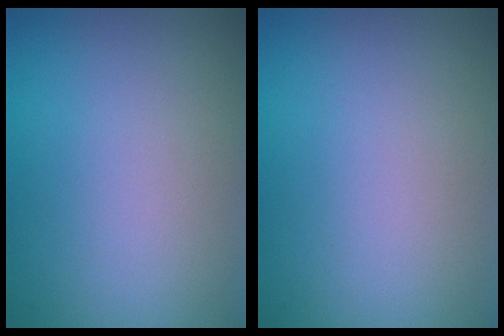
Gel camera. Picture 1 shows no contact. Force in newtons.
{"total": 0.0}